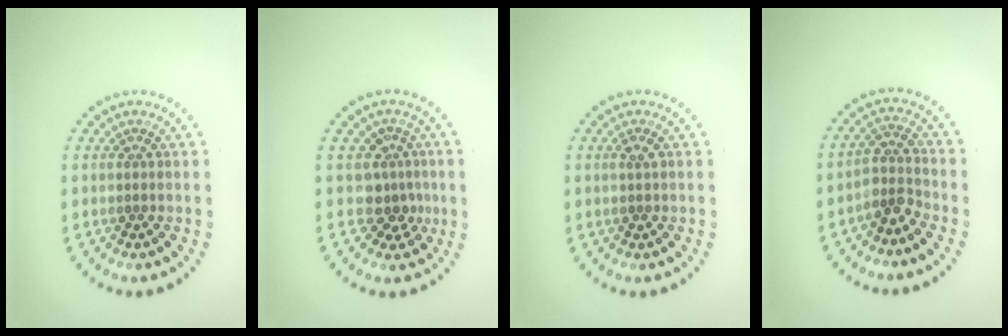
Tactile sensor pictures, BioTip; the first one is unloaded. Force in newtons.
{"total": 2.6, "press": 2.0, "slide": 1.7}
{"total": 0.8, "press": 0.8, "slide": 0.2}
{"total": 2.7, "press": 2.0, "slide": 1.8}